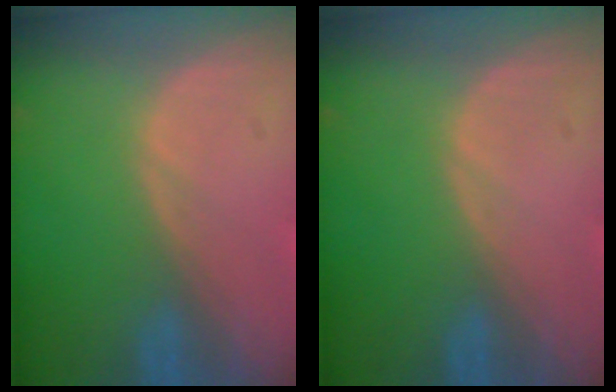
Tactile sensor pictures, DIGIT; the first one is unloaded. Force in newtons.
{"total": 0.0}